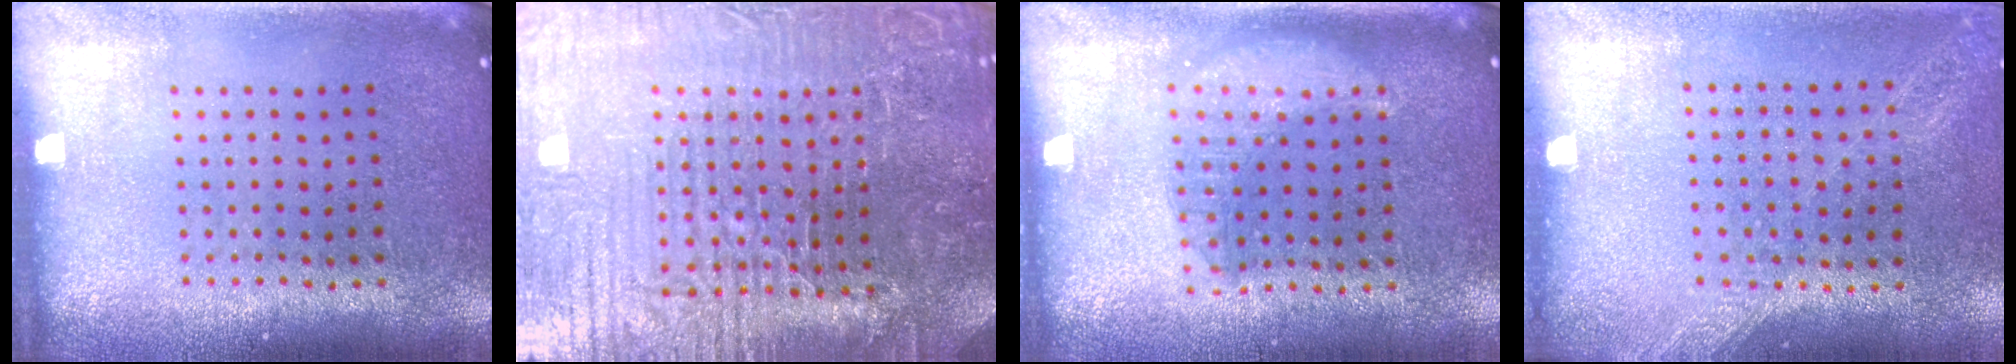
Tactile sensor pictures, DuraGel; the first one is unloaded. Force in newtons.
{"total": 6.7, "press": 6.1, "slide": 2.9}
{"total": 1.4, "press": 1.3, "slide": 0.5}
{"total": 1.1, "press": 1.1, "slide": 0.2}